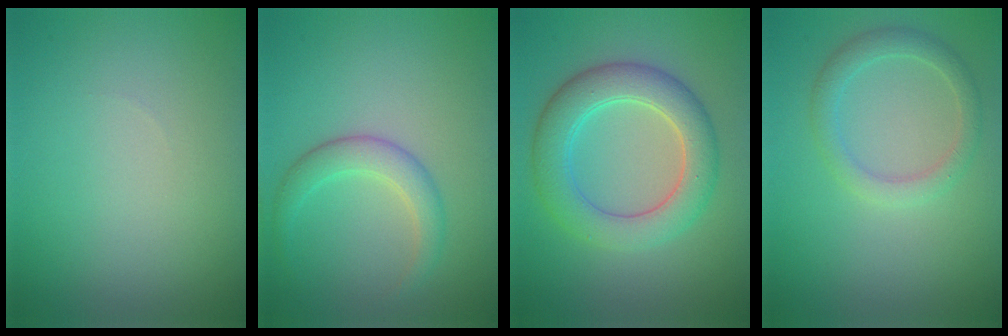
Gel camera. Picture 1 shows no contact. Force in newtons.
{"total": 2.6, "press": 2.6, "slide": 0.1}
{"total": 5.6, "press": 5.6, "slide": 0.2}
{"total": 2.4, "press": 2.4, "slide": 0.1}